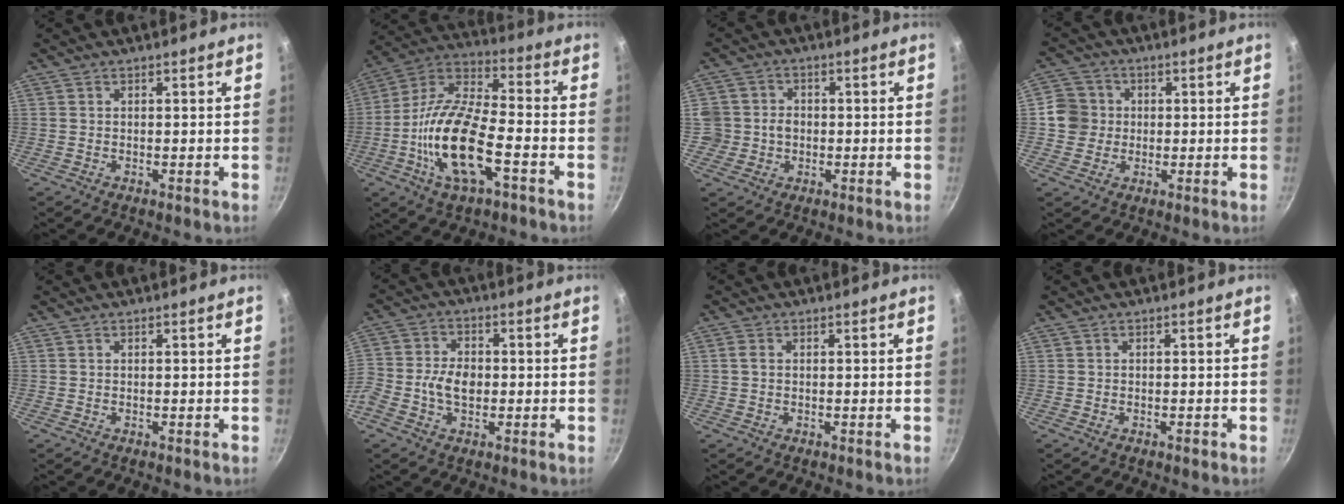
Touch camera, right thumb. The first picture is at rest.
{"total": 18.5, "force": [-6.0, 7.4, 15.8], "torque": [-0.304, 0.033, -0.132]}
{"total": 6.3, "force": [-0.6, 5.9, 2.1], "torque": [-0.015, 0.014, -0.016]}
{"total": 6.4, "force": [0.2, 6.2, 1.7], "torque": [0.007, 0.010, -0.009]}
{"total": 0.0}
{"total": 7.9, "force": [-1.5, 5.6, 5.3], "torque": [-0.096, 0.024, -0.042]}
{"total": 1.4, "force": [0.1, 1.0, 1.0], "torque": [-0.020, 0.003, 0.001]}
{"total": 0.7, "force": [-0.4, 0.4, 0.4], "torque": [-0.006, 0.003, -0.006]}